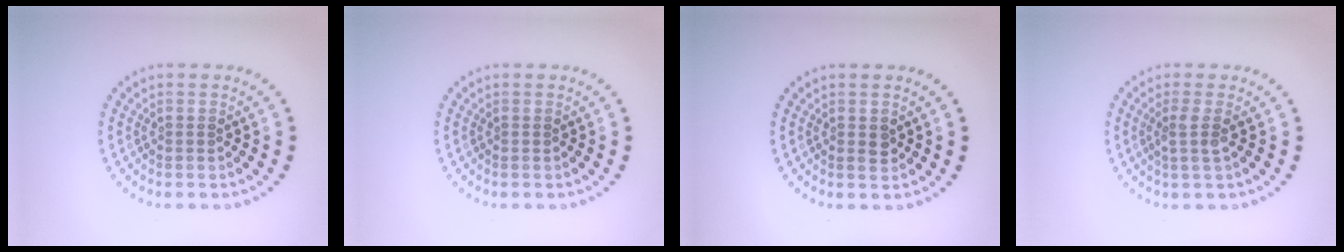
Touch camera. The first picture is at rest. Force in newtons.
{"total": 0.0}
{"total": 1.2, "press": 1.2, "slide": 0.1}
{"total": 1.8, "press": 1.3, "slide": 1.2}